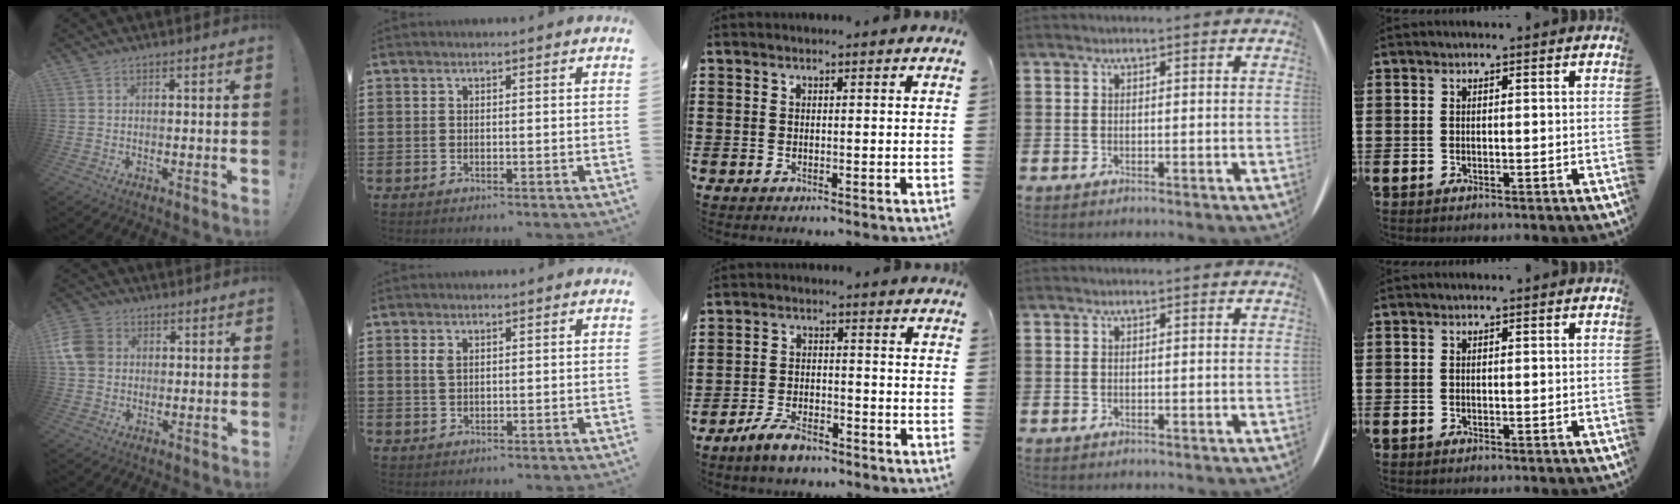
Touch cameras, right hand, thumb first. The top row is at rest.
{"thumb": {"total": 9.7, "force": [1.7, 8.0, 5.1], "torque": [-0.096, 0.005, 0.036]}, "index": {"total": 1.5, "force": [0.6, 0.7, 1.1], "torque": [-0.026, 0.003, 0.010]}, "middle": {"total": 5.0, "force": [-4.2, 1.5, 2.4], "torque": [-0.061, 0.002, -0.083]}}